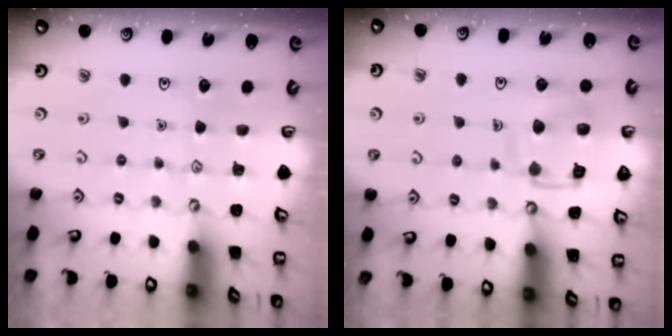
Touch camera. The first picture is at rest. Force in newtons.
{"total": 12.2, "press": 12.1, "slide": 1.2}